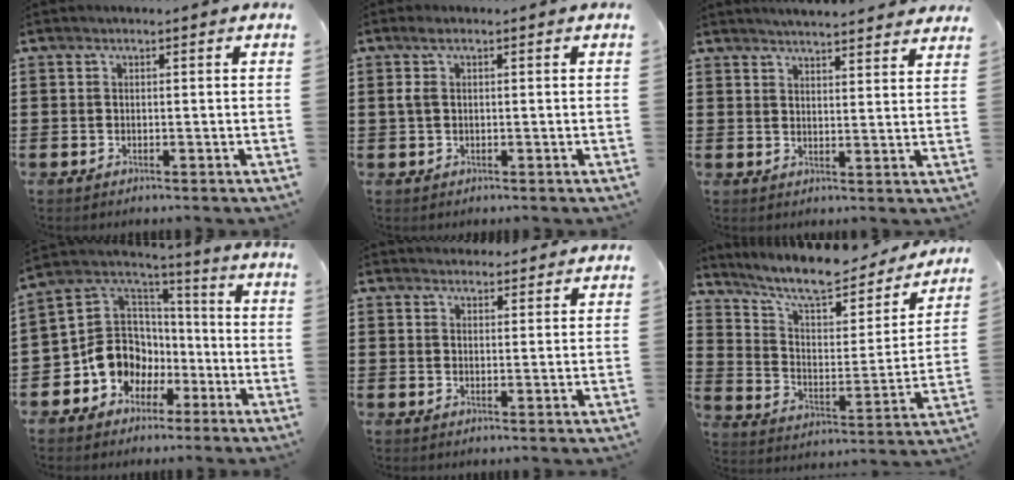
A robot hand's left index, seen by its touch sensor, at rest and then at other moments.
{"total": 2.5, "force": [0.3, 1.1, 2.2], "torque": [-0.054, 0.005, 0.001]}
{"total": 3.6, "force": [3.6, -0.2, 0.3], "torque": [-0.018, -0.018, 0.065]}
{"total": 10.6, "force": [-4.1, 9.3, 3.1], "torque": [-0.104, 0.008, -0.074]}
{"total": 2.4, "force": [2.4, 0.4, -0.2], "torque": [-0.003, -0.005, 0.048]}
{"total": 9.4, "force": [7.7, 1.9, 5.0], "torque": [-0.120, -0.051, 0.131]}